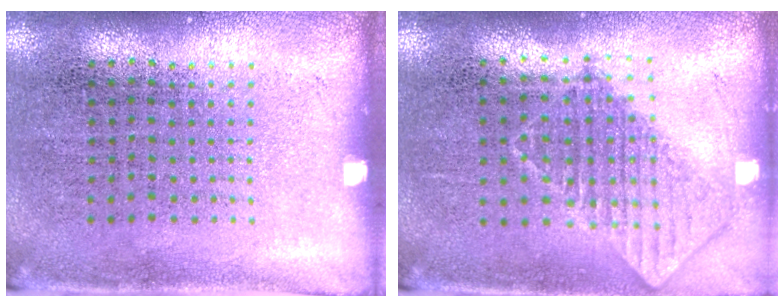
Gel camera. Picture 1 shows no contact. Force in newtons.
{"total": 0.9, "press": 0.8, "slide": 0.2}